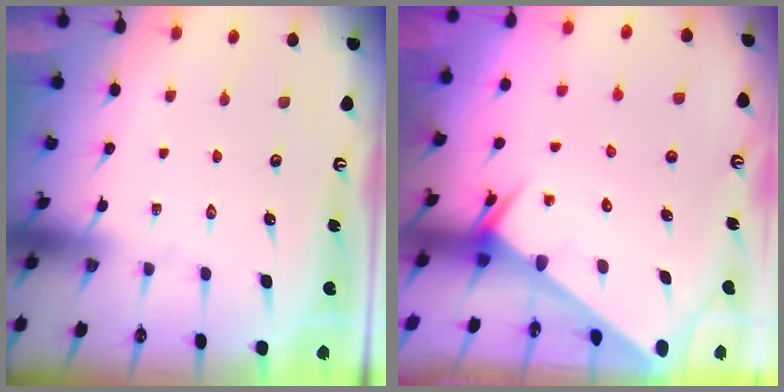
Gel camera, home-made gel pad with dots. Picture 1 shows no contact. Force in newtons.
{"total": 2.4, "press": 2.4, "slide": 0.1}